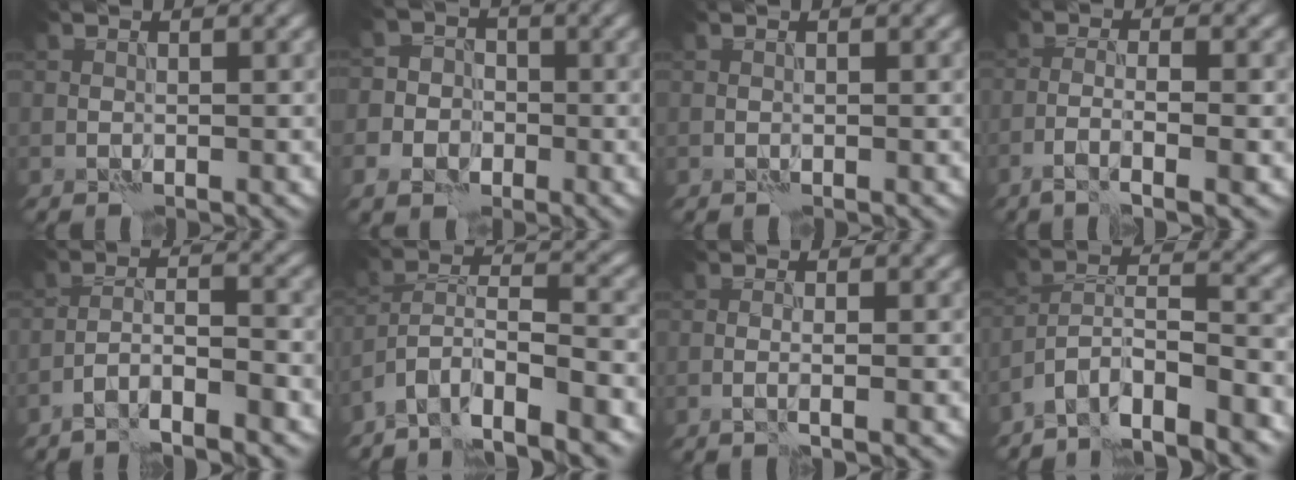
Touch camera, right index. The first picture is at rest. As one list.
[{"total": 5.5, "force": [-2.0, 4.9, 1.5], "torque": [-0.008, -0.004, -0.057]}, {"total": 0.0}, {"total": 3.6, "force": [-1.9, 0.3, 3.1], "torque": [-0.055, 0.001, -0.038]}, {"total": 4.4, "force": [-3.3, 0.5, 2.8], "torque": [-0.043, 0.008, -0.063]}, {"total": 8.9, "force": [-7.0, 2.3, 5.0], "torque": [-0.080, 0.010, -0.123]}, {"total": 1.0, "force": [-0.2, -0.2, 1.0], "torque": [-0.015, 0.000, -0.006]}, {"total": 9.9, "force": [-7.8, 2.5, 5.6], "torque": [-0.087, 0.012, -0.129]}]